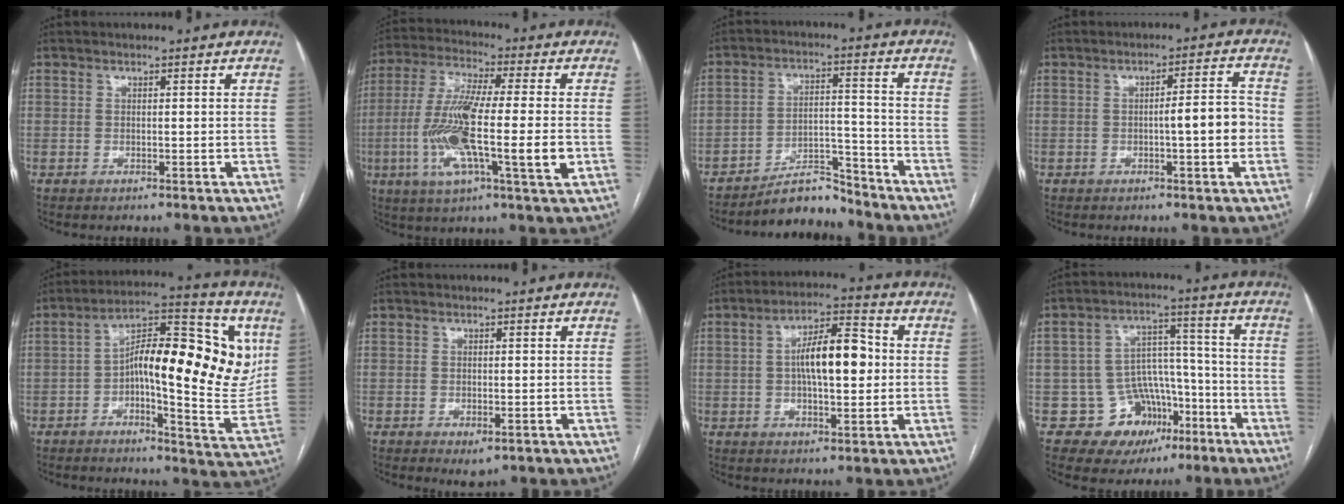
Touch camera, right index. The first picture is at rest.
{"total": 16.6, "force": [-3.0, 1.7, 16.3], "torque": [-0.316, -0.011, -0.057]}
{"total": 6.9, "force": [-6.6, 1.7, 1.2], "torque": [-0.016, 0.026, -0.110]}
{"total": 5.5, "force": [-1.0, 0.5, 5.4], "torque": [-0.075, 0.013, -0.013]}
{"total": 20.3, "force": [2.9, 5.7, 19.2], "torque": [-0.286, 0.035, 0.039]}
{"total": 2.4, "force": [-1.1, 1.0, 1.9], "torque": [-0.026, -0.002, -0.007]}
{"total": 10.6, "force": [0.6, 3.5, 10.0], "torque": [-0.174, 0.023, 0.008]}
{"total": 10.4, "force": [-5.2, 8.7, 2.3], "torque": [-0.014, 0.059, -0.068]}